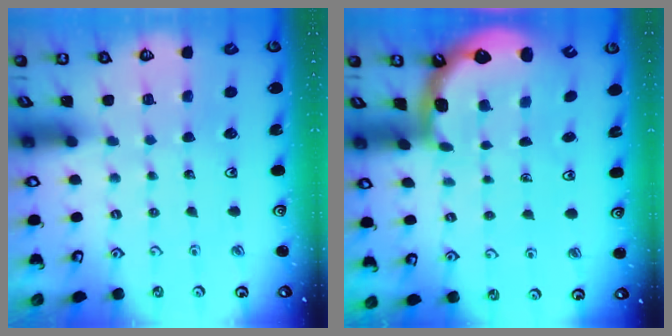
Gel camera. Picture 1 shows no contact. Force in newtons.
{"total": 1.4, "press": 1.4, "slide": 0.1}